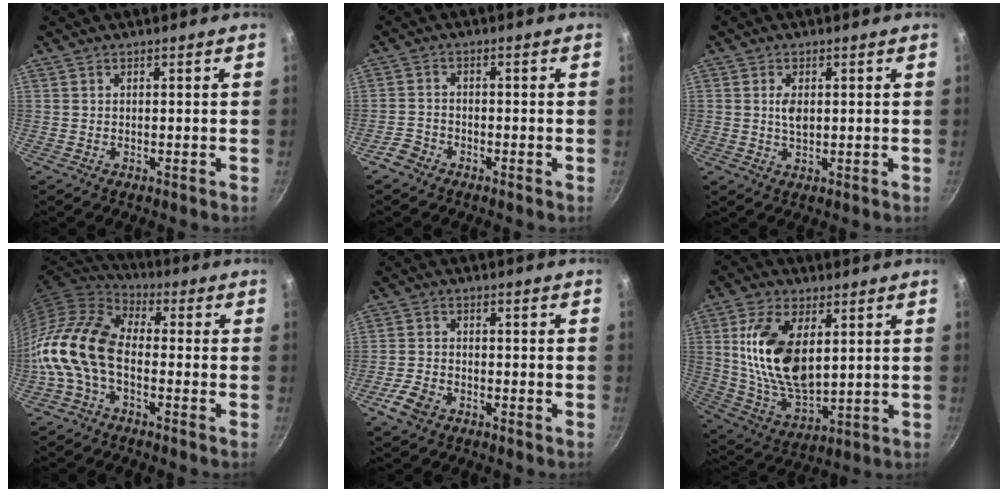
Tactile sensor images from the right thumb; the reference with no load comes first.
{"total": 3.0, "force": [-2.3, 1.7, 0.8], "torque": [-0.016, 0.024, -0.046]}
{"total": 3.1, "force": [0.6, 1.8, 2.5], "torque": [-0.039, -0.001, 0.012]}
{"total": 13.3, "force": [-3.2, 8.0, 10.1], "torque": [-0.188, 0.038, -0.083]}
{"total": 5.1, "force": [-2.9, 3.0, 2.8], "torque": [-0.058, 0.019, -0.057]}
{"total": 17.2, "force": [4.0, 9.3, 13.9], "torque": [-0.253, -0.021, 0.087]}